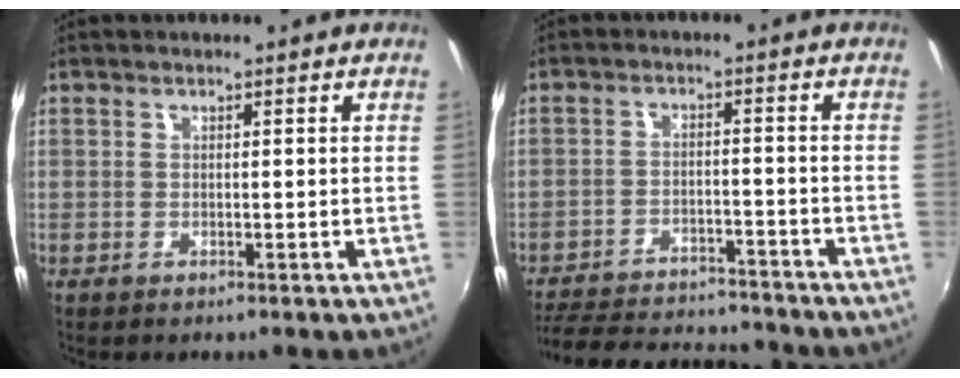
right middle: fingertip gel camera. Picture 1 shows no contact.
{"total": 19.0, "force": [-16.7, 5.2, 7.5], "torque": [-0.170, -0.007, -0.232]}